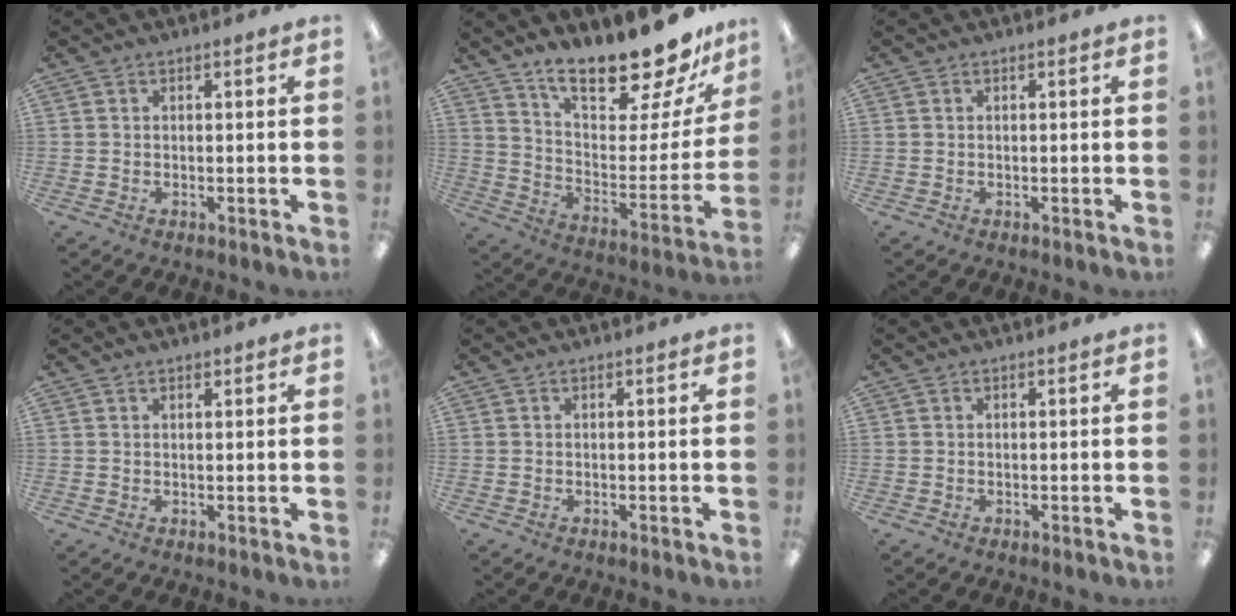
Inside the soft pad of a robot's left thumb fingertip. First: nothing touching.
{"total": 20.1, "force": [17.4, 4.8, 8.7], "torque": [-0.130, -0.137, 0.296]}
{"total": 0.0}
{"total": 1.0, "force": [0.9, 0.4, 0.3], "torque": [-0.007, 0.000, 0.016]}
{"total": 0.0}
{"total": 0.0}